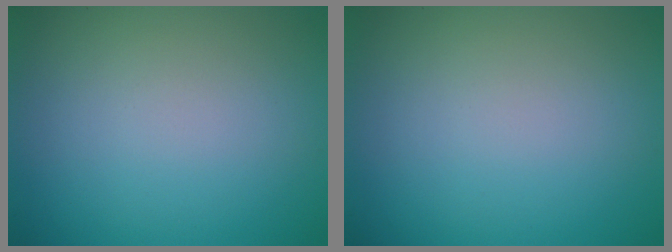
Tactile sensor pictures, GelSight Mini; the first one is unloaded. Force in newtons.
{"total": 0.0}